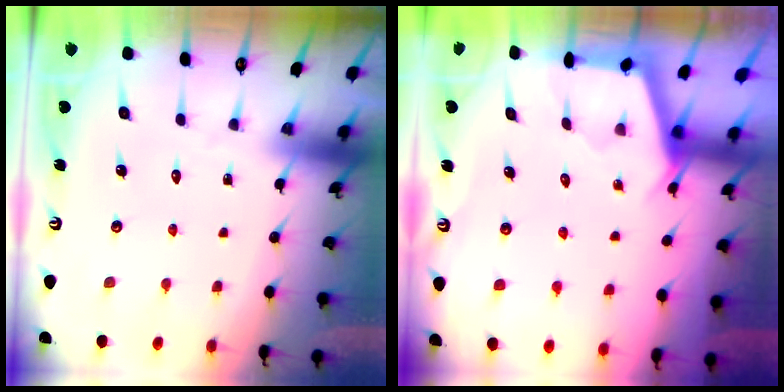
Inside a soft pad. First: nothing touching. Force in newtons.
{"total": 2.8, "press": 2.7, "slide": 0.4}